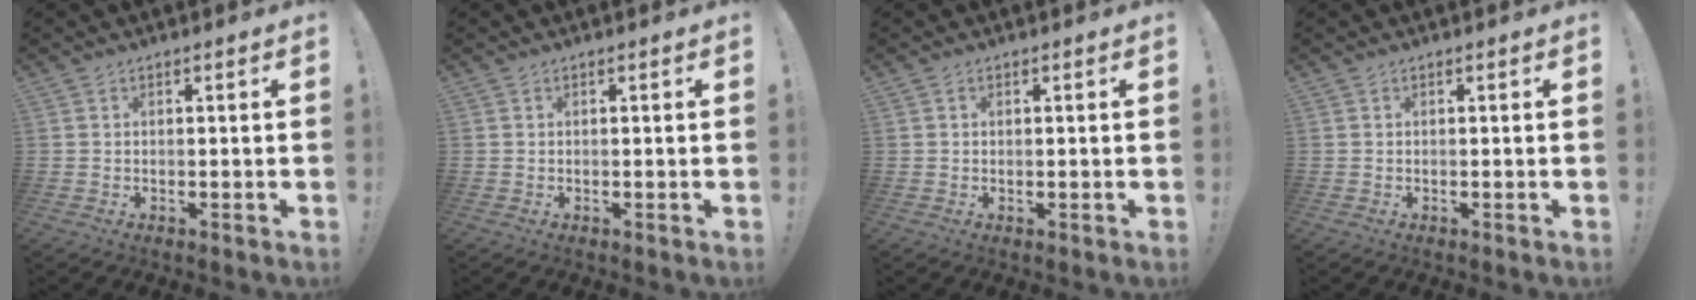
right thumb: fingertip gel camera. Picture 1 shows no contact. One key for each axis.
{"total": 0.0}
{"total": 0.6, "fx": 0.2, "fy": 0.5, "fz": 0.2, "tx": 0.005, "ty": -0.001, "tz": 0.003}
{"total": 0.0}